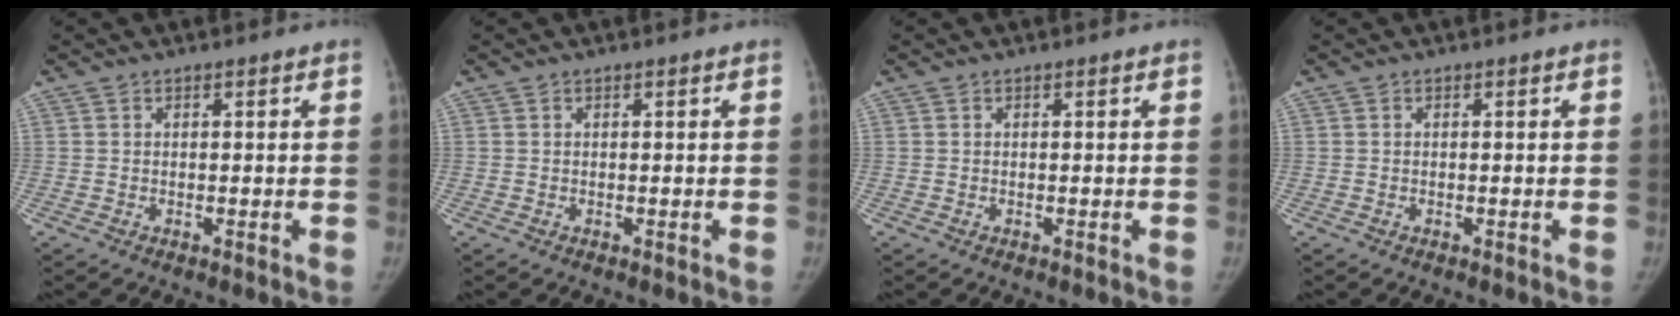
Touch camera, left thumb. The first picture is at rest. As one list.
[{"total": 0.0}, {"total": 0.0}, {"total": 0.0}]